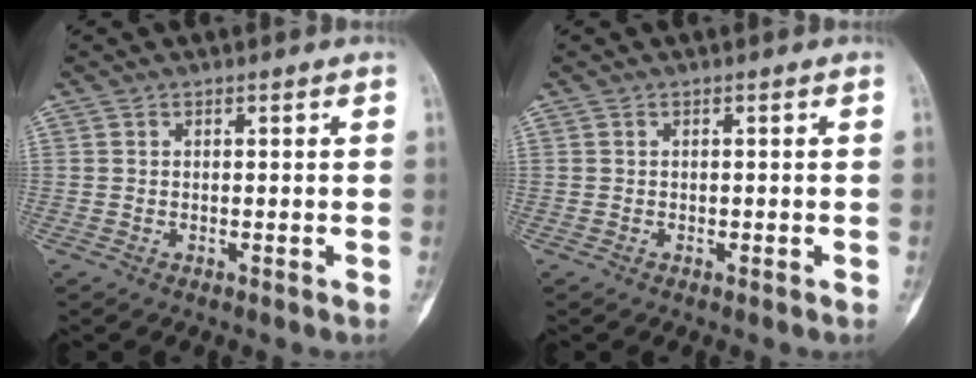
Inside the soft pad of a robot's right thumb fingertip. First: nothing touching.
{"total": 0.0}